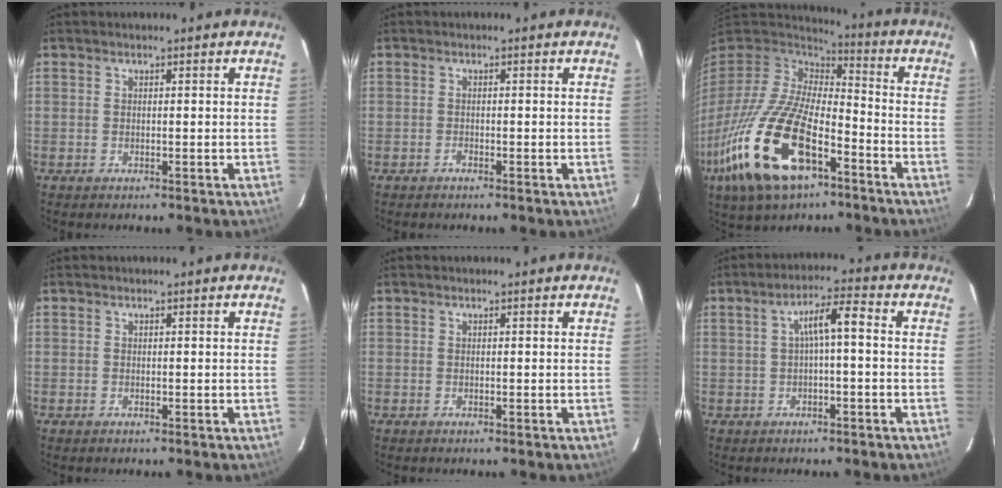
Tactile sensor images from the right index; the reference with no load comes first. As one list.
[{"total": 0.6, "force": [-0.5, 0.1, 0.1], "torque": [0.000, 0.002, -0.012]}, {"total": 25.6, "force": [-12.3, 11.8, 19.1], "torque": [-0.413, -0.052, -0.223]}, {"total": 0.0}, {"total": 0.0}, {"total": 5.2, "force": [-0.1, 0.9, 5.2], "torque": [-0.094, 0.016, 0.005]}]